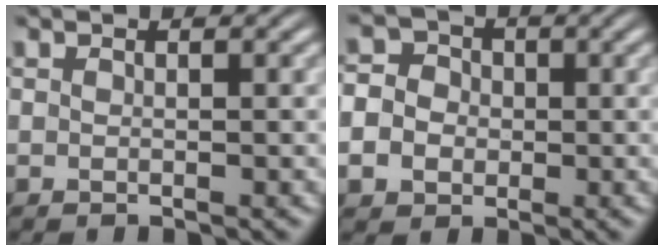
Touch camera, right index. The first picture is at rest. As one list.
[{"total": 7.3, "force": [-0.3, 6.7, 2.9], "torque": [-0.072, -0.014, -0.013]}]